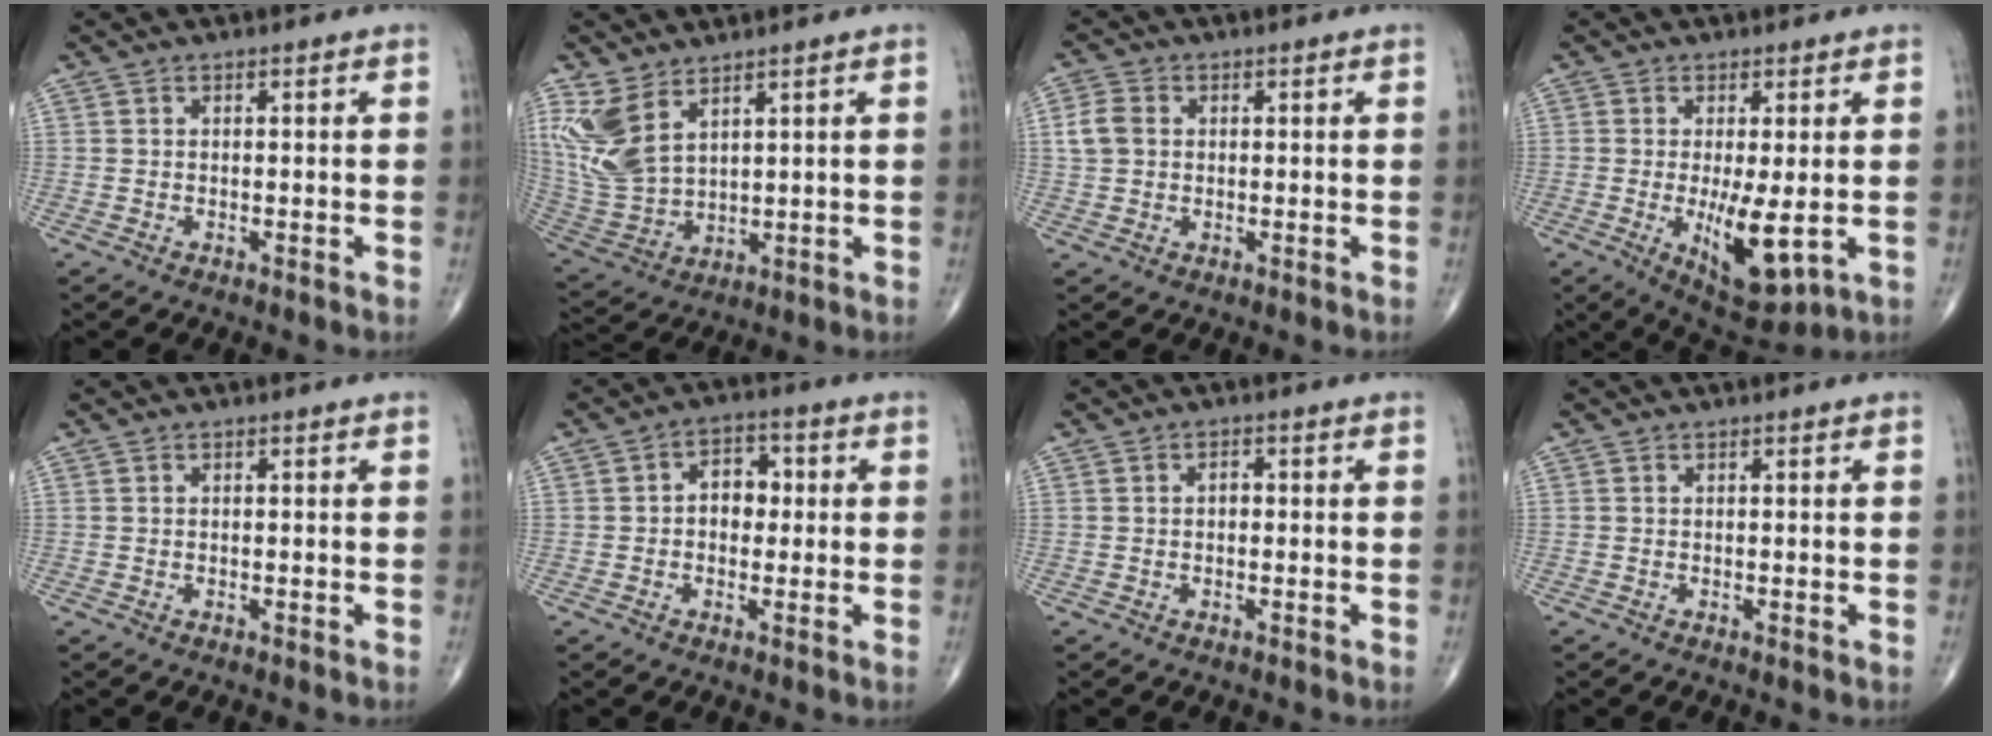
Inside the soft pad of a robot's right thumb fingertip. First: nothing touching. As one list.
[{"total": 10.7, "force": [6.0, 5.8, 6.8], "torque": [-0.147, -0.026, 0.143]}, {"total": 4.2, "force": [0.6, 3.4, 2.5], "torque": [-0.050, 0.008, 0.007]}, {"total": 9.7, "force": [-1.5, 3.2, 9.0], "torque": [-0.142, -0.028, -0.013]}, {"total": 0.0}, {"total": 5.8, "force": [0.3, 4.2, 4.0], "torque": [-0.036, 0.014, -0.004]}, {"total": 1.5, "force": [0.0, 1.0, 1.0], "torque": [-0.014, 0.005, -0.002]}, {"total": 0.0}]